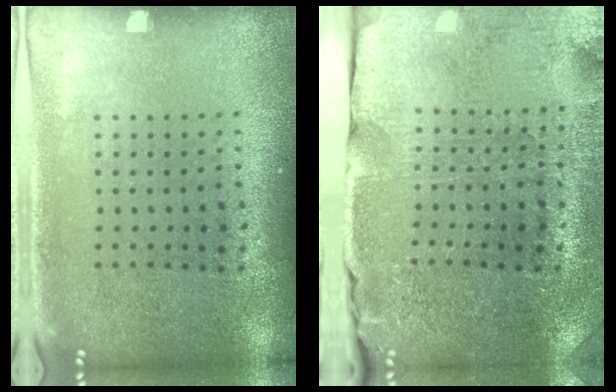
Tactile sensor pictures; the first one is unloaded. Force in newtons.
{"total": 3.7, "press": 3.6, "slide": 0.6}